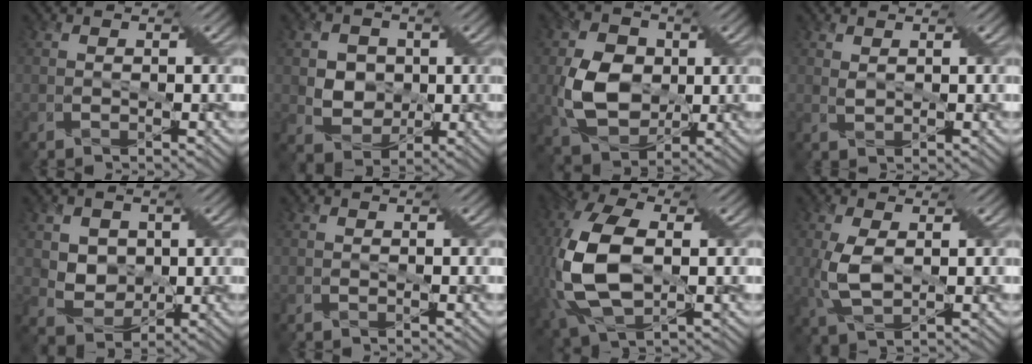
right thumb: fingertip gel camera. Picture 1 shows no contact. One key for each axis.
{"total": 5.2, "fx": 0.6, "fy": 4.7, "fz": 2.1, "tx": -0.061, "ty": 0.003, "tz": 0.004}
{"total": 8.9, "fx": -0.2, "fy": 6.7, "fz": 5.9, "tx": -0.138, "ty": -0.001, "tz": 0.000}
{"total": 1.2, "fx": 1.0, "fy": 0.2, "fz": 0.7, "tx": -0.020, "ty": 0.004, "tz": 0.021}
{"total": 4.4, "fx": 1.2, "fy": 3.8, "fz": 1.8, "tx": -0.050, "ty": -0.007, "tz": 0.018}
{"total": 0.0}
{"total": 14.4, "fx": -0.9, "fy": 8.0, "fz": 11.9, "tx": -0.288, "ty": -0.013, "tz": -0.005}
{"total": 5.7, "fx": 0.2, "fy": 2.7, "fz": 5.0, "tx": -0.121, "ty": -0.002, "tz": 0.010}